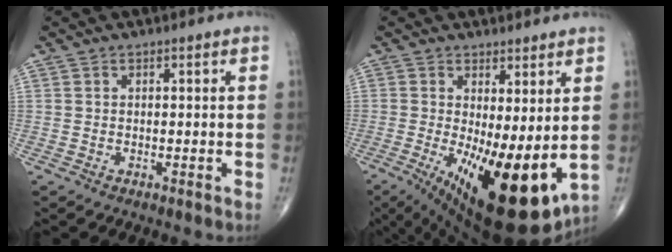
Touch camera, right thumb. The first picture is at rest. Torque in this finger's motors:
{"motor_torque": [1.68, 3.33, 1.26, 0.60, 0.55]}